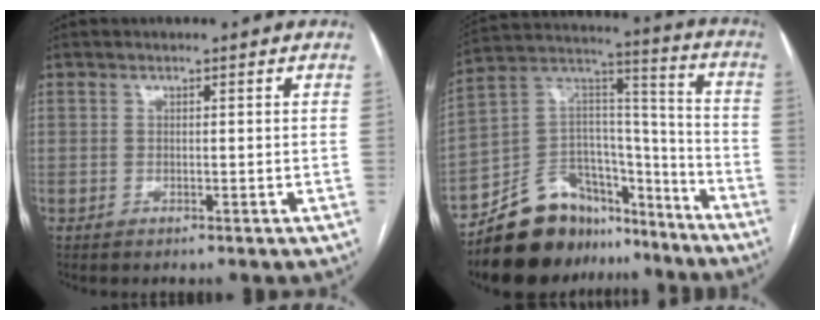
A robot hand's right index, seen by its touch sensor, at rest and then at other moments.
{"total": 19.5, "force": [-15.9, 9.2, 6.5], "torque": [-0.104, 0.065, -0.262]}